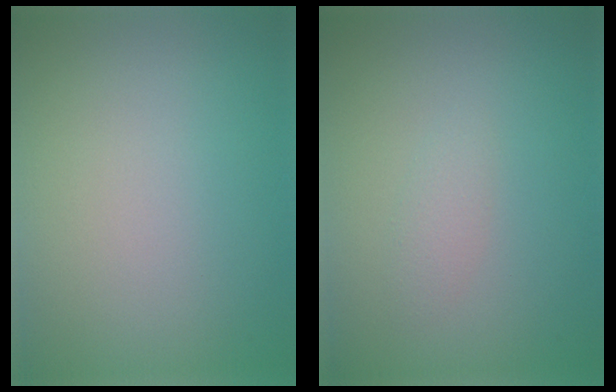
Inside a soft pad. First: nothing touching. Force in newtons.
{"total": 1.1, "press": 1.1, "slide": 0.0}